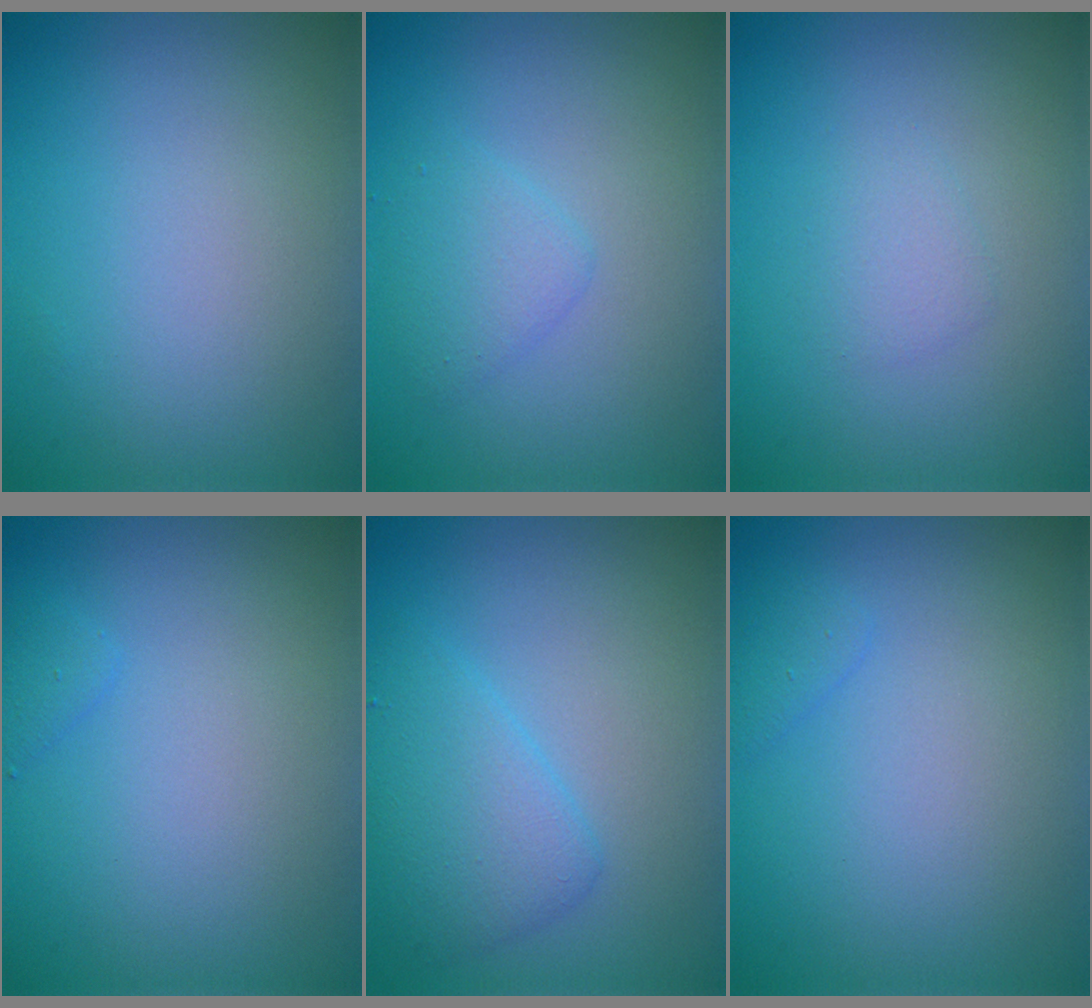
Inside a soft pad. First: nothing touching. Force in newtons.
{"total": 1.8, "press": 1.8, "slide": 0.1}
{"total": 1.2, "press": 1.2, "slide": 0.0}
{"total": 0.8, "press": 0.8, "slide": 0.0}
{"total": 3.4, "press": 3.4, "slide": 0.1}
{"total": 0.9, "press": 0.9, "slide": 0.0}